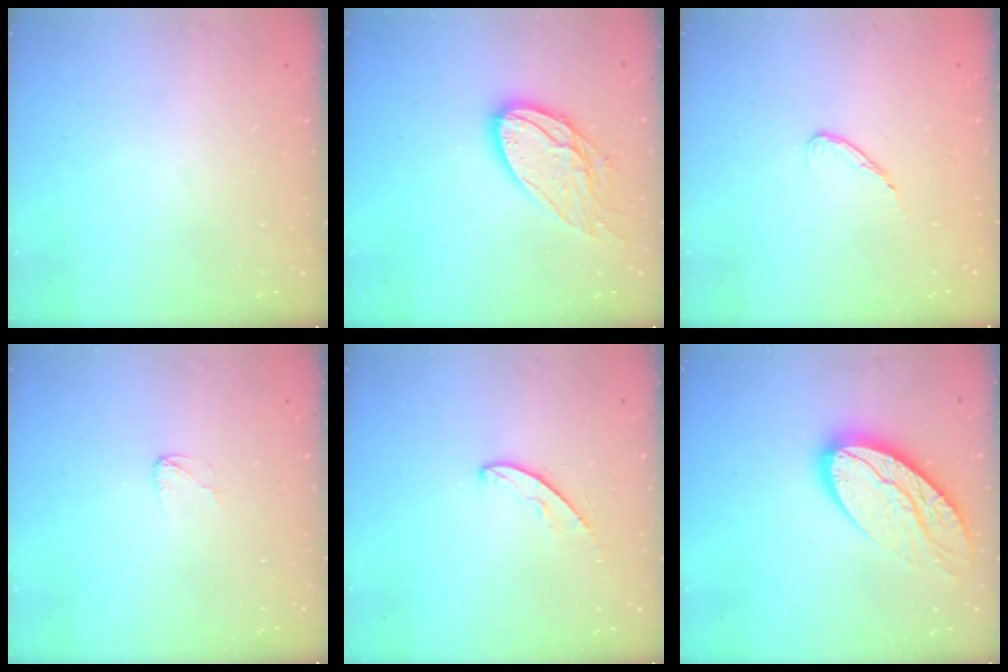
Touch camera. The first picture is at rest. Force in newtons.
{"total": 14.0, "press": 13.9, "slide": 1.2}
{"total": 4.6, "press": 4.6, "slide": 0.5}
{"total": 2.7, "press": 2.7, "slide": 0.2}
{"total": 5.2, "press": 5.2, "slide": 0.5}
{"total": 15.3, "press": 15.2, "slide": 0.9}